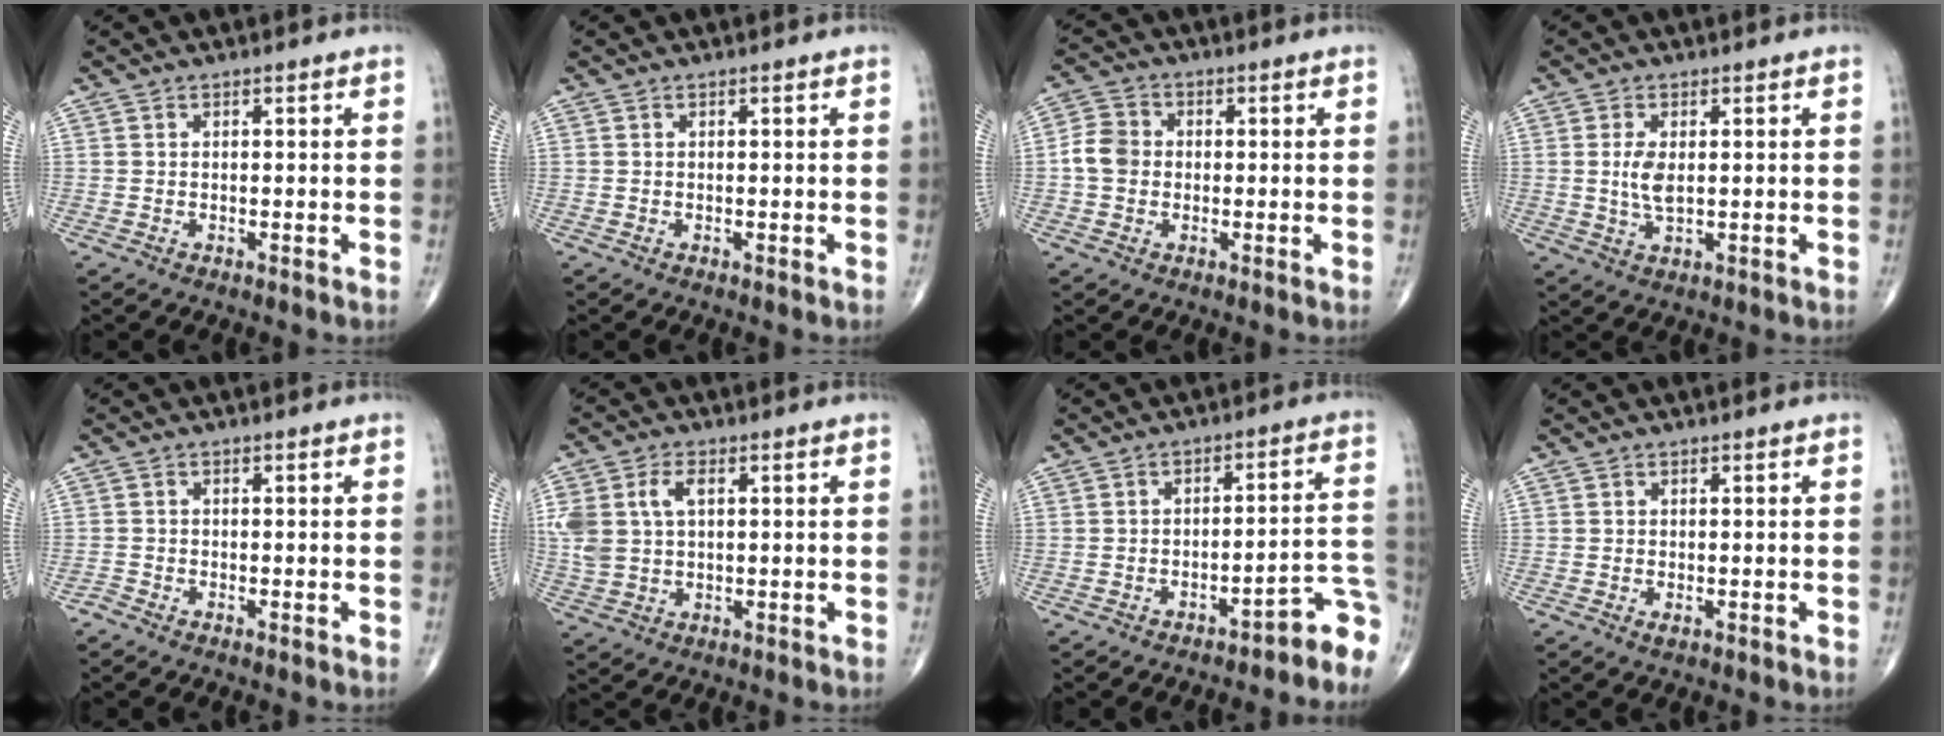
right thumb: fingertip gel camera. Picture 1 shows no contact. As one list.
[{"total": 0.0}, {"total": 5.4, "force": [-0.4, 4.6, 2.8], "torque": [-0.043, 0.013, -0.016]}, {"total": 4.3, "force": [0.5, 2.0, 3.8], "torque": [-0.080, -0.009, 0.013]}, {"total": 1.1, "force": [-1.1, 0.1, 0.3], "torque": [-0.005, -0.003, -0.024]}, {"total": 8.7, "force": [2.0, 5.3, 6.6], "torque": [-0.152, 0.011, 0.045]}, {"total": 8.0, "force": [-5.9, 2.0, 5.0], "torque": [-0.017, 0.087, -0.079]}, {"total": 0.8, "force": [-0.3, 0.4, 0.7], "torque": [-0.010, -0.002, -0.004]}]